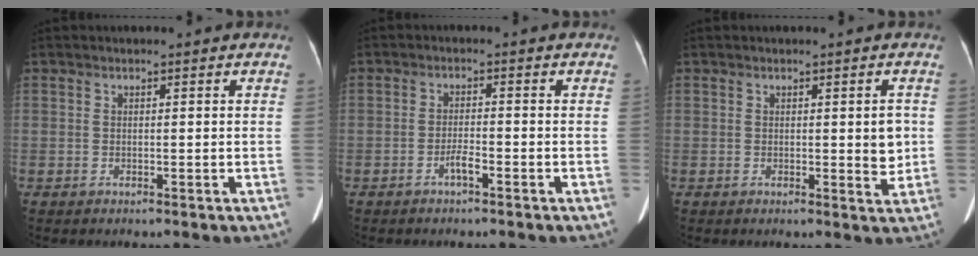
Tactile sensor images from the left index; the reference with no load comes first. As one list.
[{"total": 2.1, "force": [-1.4, 0.2, 1.6], "torque": [-0.028, 0.002, -0.026]}, {"total": 3.1, "force": [0.2, 0.9, 2.9], "torque": [-0.034, -0.002, 0.003]}]